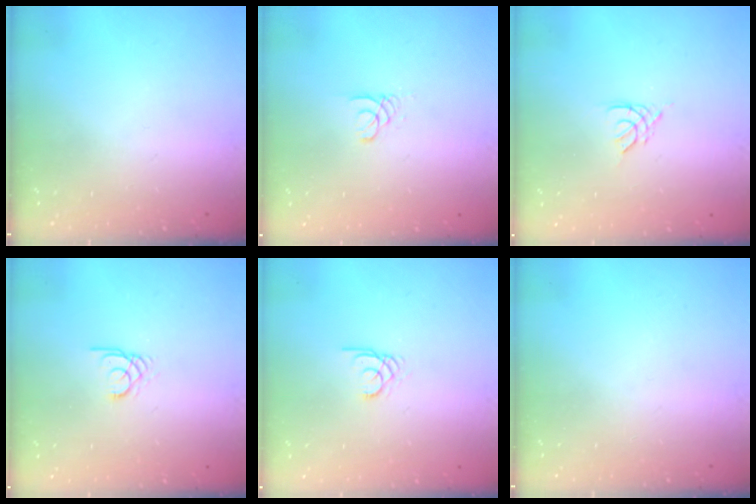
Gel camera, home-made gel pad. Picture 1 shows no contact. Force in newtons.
{"total": 1.8, "press": 1.8, "slide": 0.2}
{"total": 2.7, "press": 2.7, "slide": 0.5}
{"total": 1.8, "press": 1.8, "slide": 0.2}
{"total": 1.9, "press": 1.9, "slide": 0.0}
{"total": 0.0}